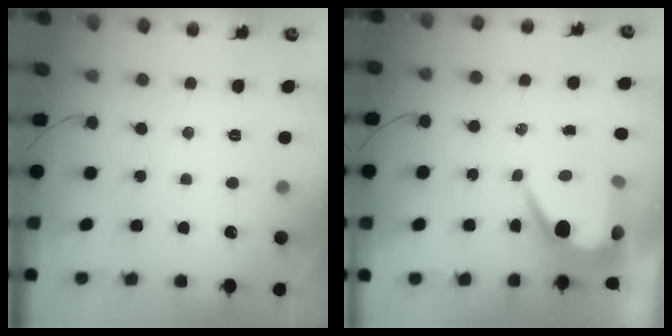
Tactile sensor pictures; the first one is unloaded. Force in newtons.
{"total": 9.3, "press": 9.3, "slide": 0.6}